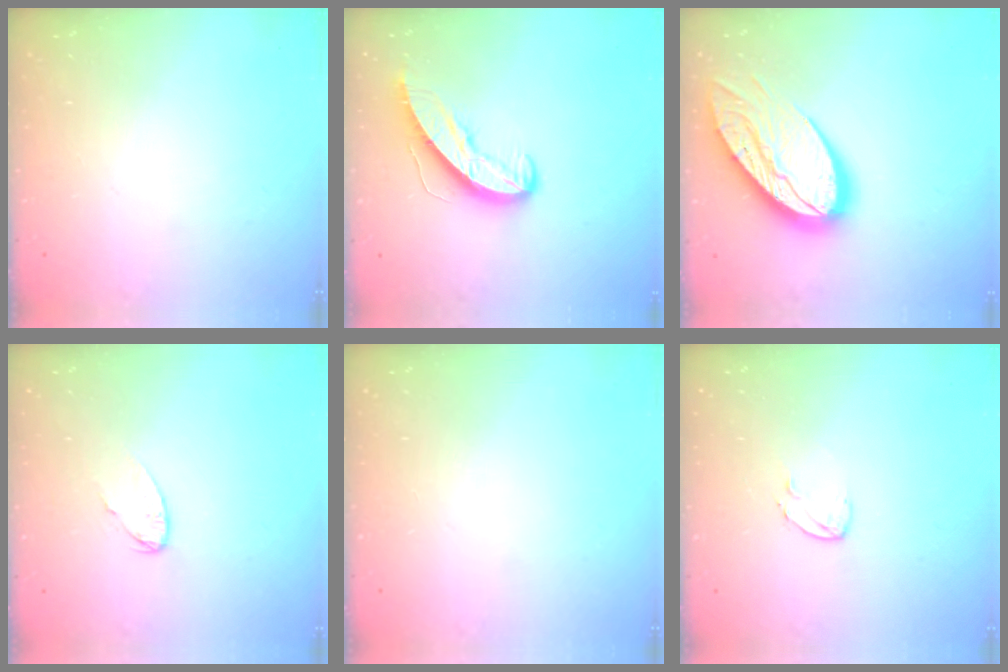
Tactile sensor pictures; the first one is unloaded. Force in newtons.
{"total": 8.7, "press": 8.7, "slide": 0.6}
{"total": 19.1, "press": 19.1, "slide": 1.4}
{"total": 3.9, "press": 3.9, "slide": 0.4}
{"total": 0.0}
{"total": 3.6, "press": 3.6, "slide": 0.2}